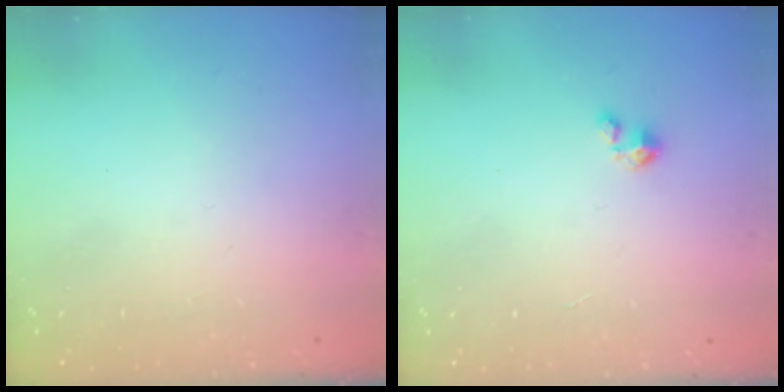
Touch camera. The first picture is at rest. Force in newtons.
{"total": 1.8, "press": 1.8, "slide": 0.1}